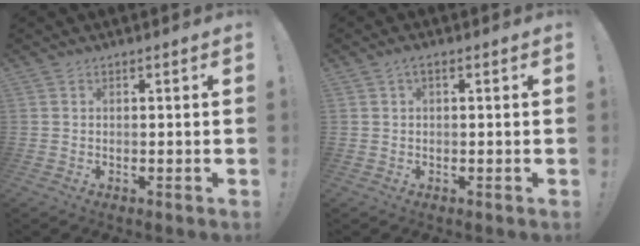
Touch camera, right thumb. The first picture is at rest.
{"total": 1.5, "force": [0.0, 0.6, 1.3], "torque": [-0.025, 0.006, 0.000]}